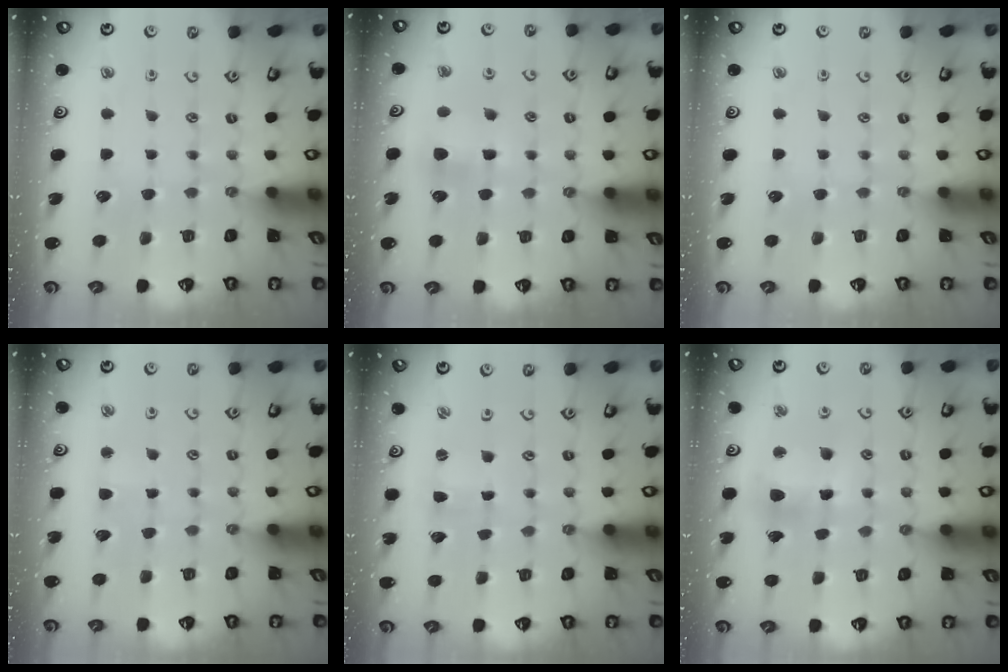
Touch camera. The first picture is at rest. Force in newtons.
{"total": 6.4, "press": 6.4, "slide": 0.7}
{"total": 0.0}
{"total": 2.7, "press": 2.6, "slide": 0.4}
{"total": 1.3, "press": 1.2, "slide": 0.3}
{"total": 9.8, "press": 9.7, "slide": 1.0}